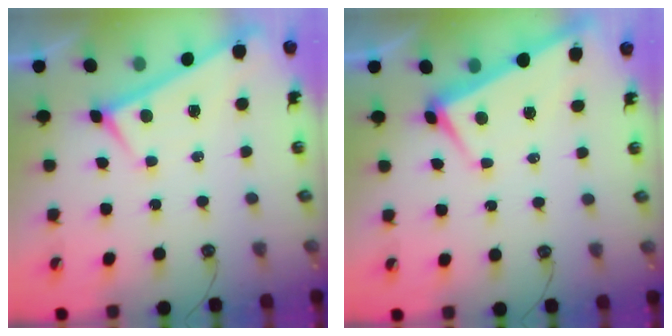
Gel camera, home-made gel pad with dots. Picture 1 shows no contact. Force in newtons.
{"total": 2.5, "press": 2.4, "slide": 0.7}